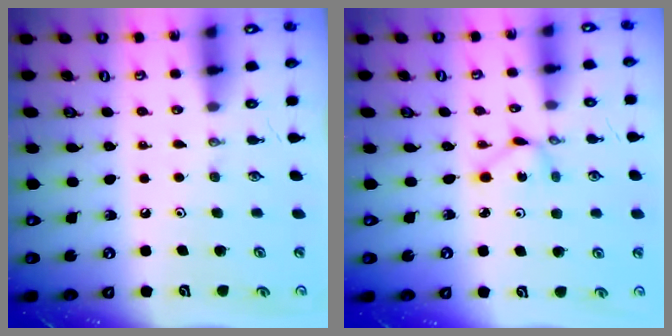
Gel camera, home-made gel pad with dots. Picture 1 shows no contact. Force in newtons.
{"total": 2.6, "press": 2.6, "slide": 0.1}